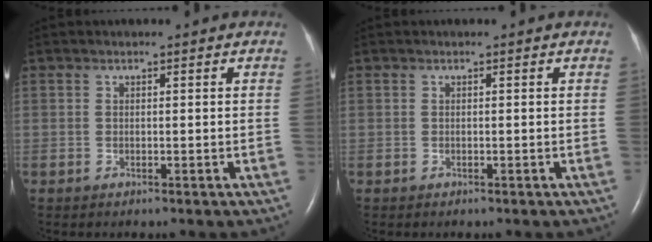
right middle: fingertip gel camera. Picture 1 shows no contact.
{"total": 0.0}